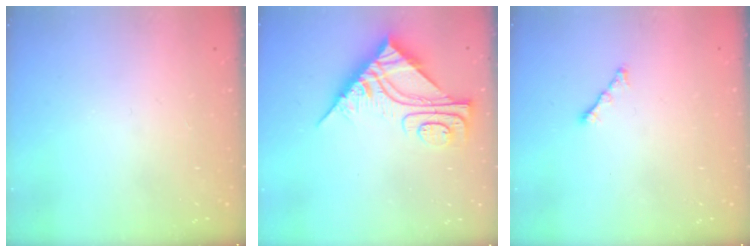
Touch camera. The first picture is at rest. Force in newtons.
{"total": 9.7, "press": 9.7, "slide": 0.9}
{"total": 2.3, "press": 2.2, "slide": 0.7}